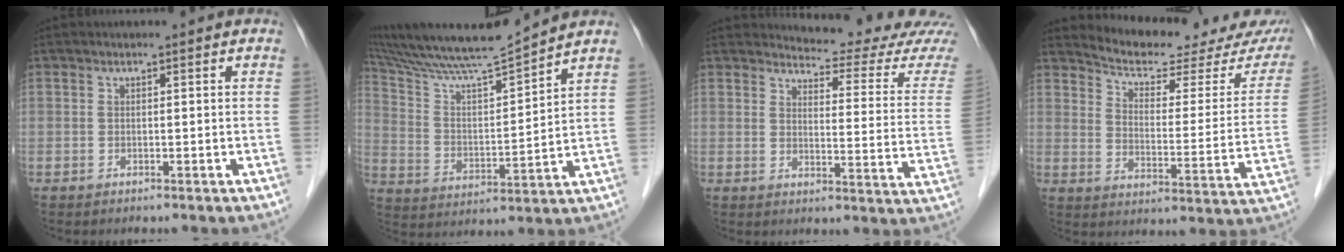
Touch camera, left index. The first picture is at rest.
{"total": 14.5, "force": [13.3, -0.9, 5.7], "torque": [-0.110, -0.002, 0.233]}
{"total": 13.4, "force": [13.2, -0.1, 2.1], "torque": [-0.021, -0.101, 0.137]}
{"total": 17.4, "force": [16.3, 2.6, 5.3], "torque": [-0.061, -0.058, 0.202]}